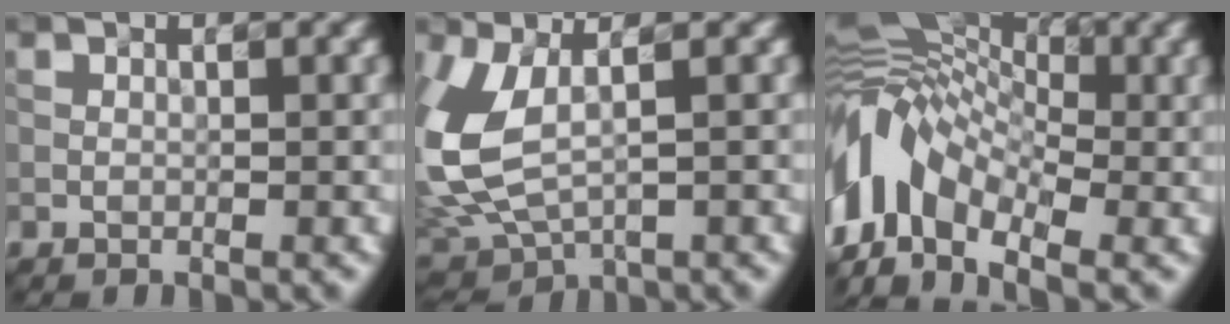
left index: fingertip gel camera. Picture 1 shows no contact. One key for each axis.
{"total": 7.6, "fx": 0.5, "fy": 4.0, "fz": 6.4, "tx": -0.165, "ty": -0.012, "tz": 0.021}
{"total": 10.3, "fx": -3.1, "fy": 6.5, "fz": 7.4, "tx": -0.138, "ty": 0.016, "tz": -0.074}